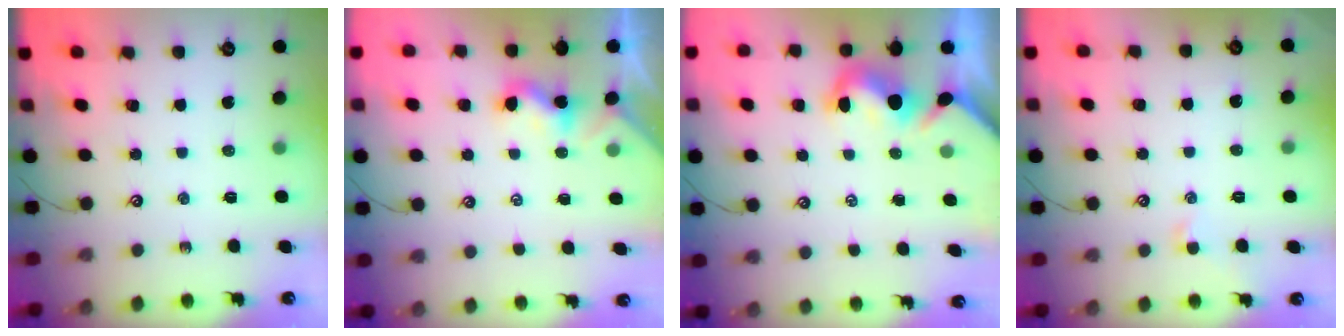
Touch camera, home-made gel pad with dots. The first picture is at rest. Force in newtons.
{"total": 1.7, "press": 1.7, "slide": 0.3}
{"total": 2.1, "press": 1.9, "slide": 1.0}
{"total": 1.3, "press": 1.1, "slide": 0.7}